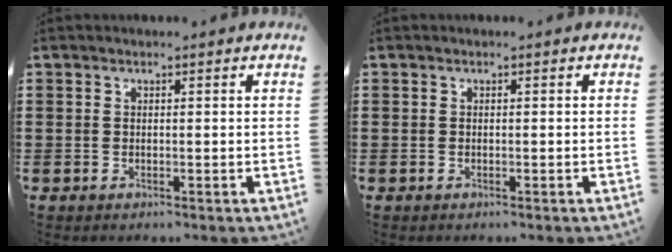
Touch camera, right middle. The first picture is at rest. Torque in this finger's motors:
{"motor_torque": [0.04, 0.07, 0.00, 0.00]}